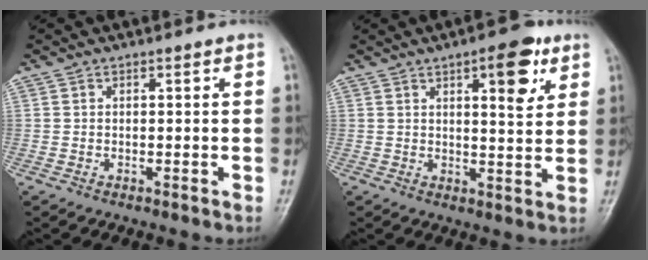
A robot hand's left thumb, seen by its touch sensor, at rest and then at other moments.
{"total": 8.9, "force": [4.2, 3.3, 7.2], "torque": [-0.077, -0.017, 0.053]}